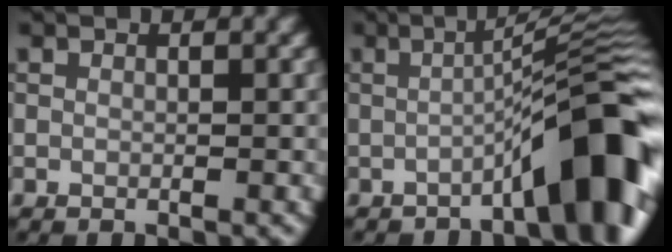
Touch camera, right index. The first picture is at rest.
{"total": 9.5, "force": [-4.2, 1.6, 8.3], "torque": [-0.097, 0.033, -0.066]}